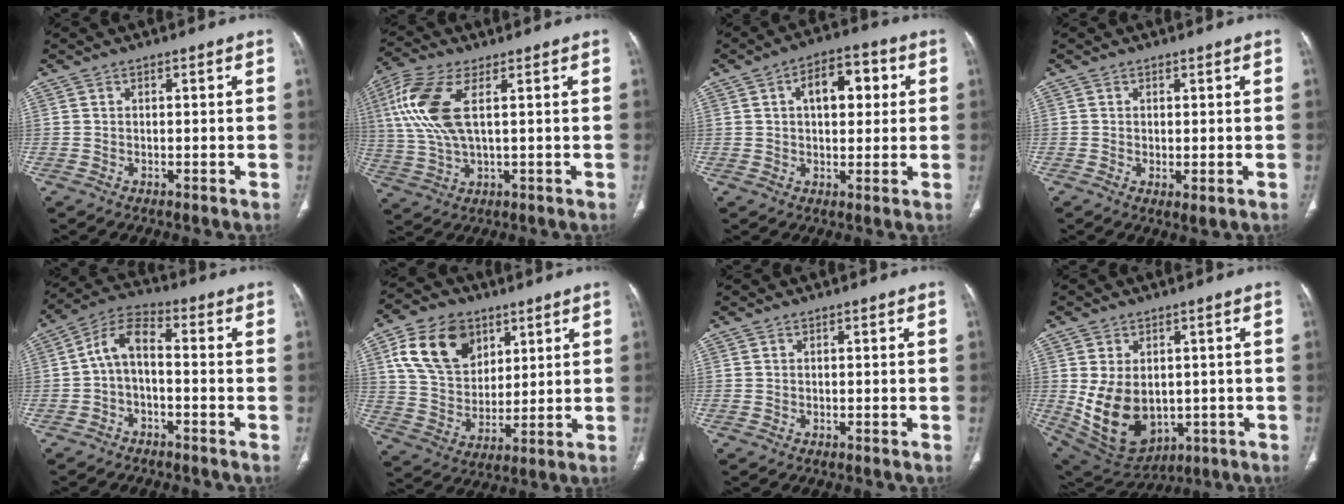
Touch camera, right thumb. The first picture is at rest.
{"total": 11.9, "force": [3.1, 4.7, 10.4], "torque": [-0.264, 0.002, 0.066]}
{"total": 9.9, "force": [2.5, 5.6, 7.7], "torque": [-0.087, 0.015, 0.034]}
{"total": 1.8, "force": [-0.2, 0.7, 1.7], "torque": [-0.035, -0.009, 0.001]}
{"total": 7.3, "force": [-1.4, 3.8, 6.1], "torque": [-0.114, 0.036, -0.038]}
{"total": 16.0, "force": [7.0, 11.2, 9.0], "torque": [-0.141, -0.017, 0.136]}
{"total": 0.0}
{"total": 13.2, "force": [-0.7, 9.4, 9.3], "torque": [-0.145, -0.011, 0.026]}